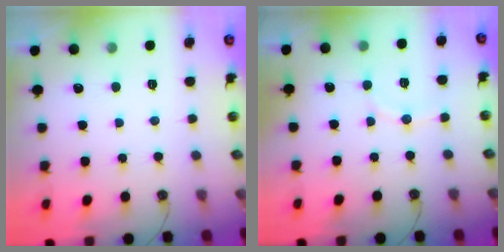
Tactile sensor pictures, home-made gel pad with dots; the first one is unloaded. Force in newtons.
{"total": 6.6, "press": 6.1, "slide": 2.4}